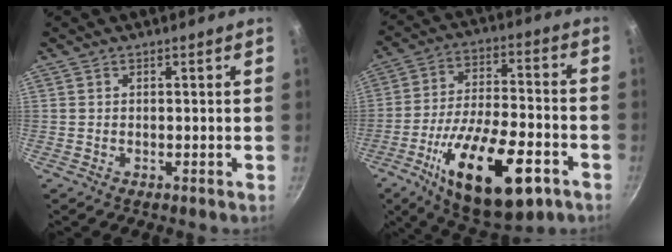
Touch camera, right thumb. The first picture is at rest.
{"total": 23.2, "force": [-10.4, 9.4, 18.5], "torque": [-0.287, 0.028, -0.162]}